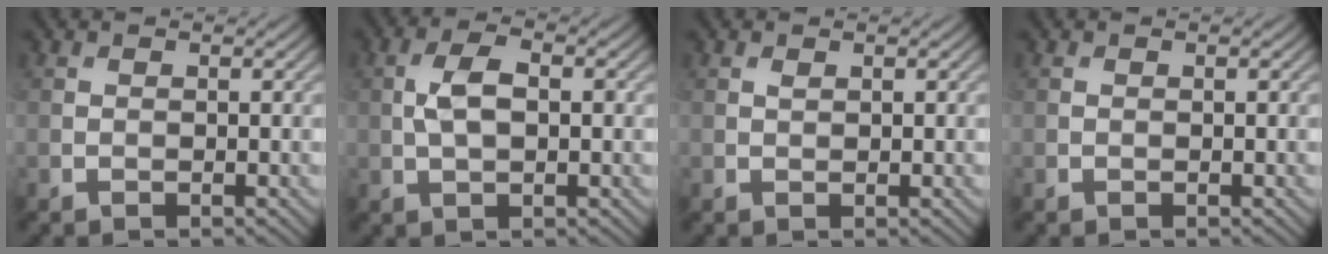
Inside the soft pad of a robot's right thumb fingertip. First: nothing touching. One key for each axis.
{"total": 4.5, "fx": 0.2, "fy": 2.2, "fz": 3.9, "tx": -0.084, "ty": 0.007, "tz": 0.003}
{"total": 0.6, "fx": 0.3, "fy": 0.3, "fz": 0.4, "tx": -0.009, "ty": 0.000, "tz": 0.006}
{"total": 0.0}